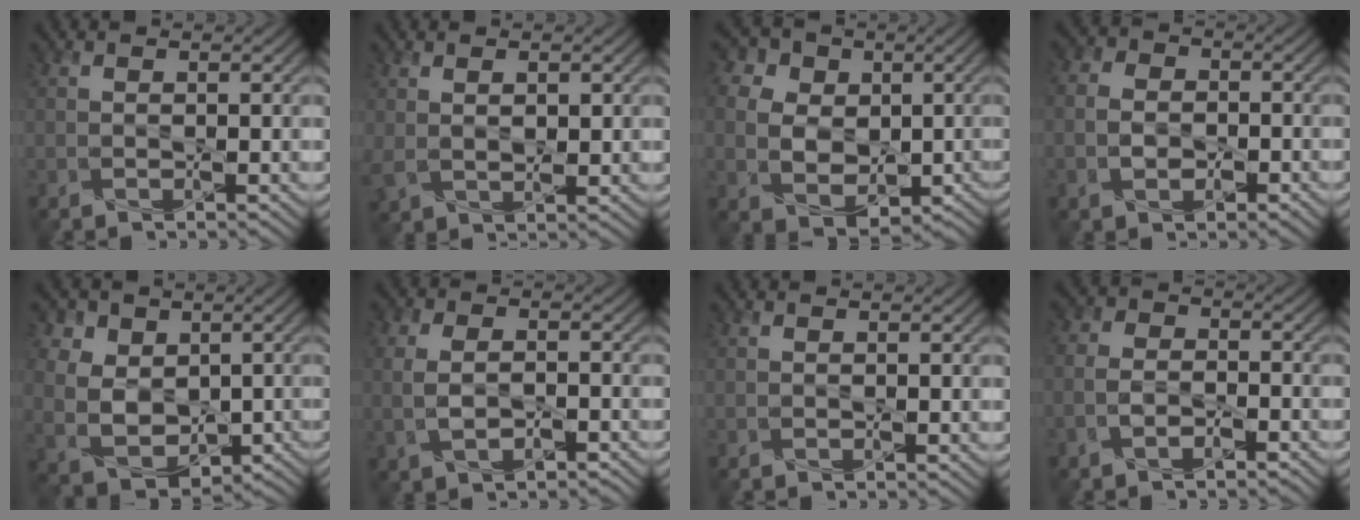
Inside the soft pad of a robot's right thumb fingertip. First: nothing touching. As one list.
[{"total": 3.2, "force": [0.9, 1.9, 2.5], "torque": [-0.058, -0.006, 0.023]}, {"total": 10.5, "force": [1.4, 8.9, 5.5], "torque": [-0.144, 0.006, 0.014]}, {"total": 5.1, "force": [-1.4, 3.8, 3.0], "torque": [-0.057, -0.005, -0.036]}, {"total": 9.3, "force": [2.4, 7.5, 5.0], "torque": [-0.124, 0.007, 0.043]}, {"total": 5.4, "force": [-1.1, 3.4, 4.1], "torque": [-0.089, 0.001, -0.025]}, {"total": 0.0}, {"total": 4.3, "force": [-2.5, 2.5, 2.6], "torque": [-0.052, -0.003, -0.056]}]